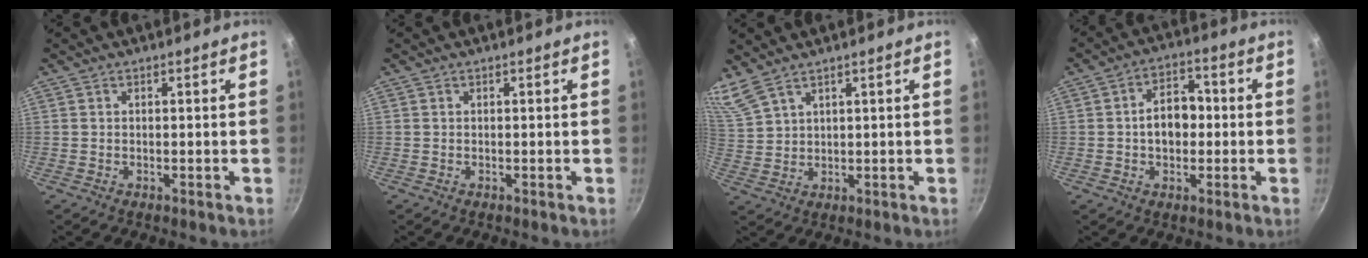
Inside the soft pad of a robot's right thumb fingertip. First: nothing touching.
{"total": 0.0}
{"total": 7.1, "force": [5.9, 2.3, 3.1], "torque": [-0.068, -0.012, 0.131]}
{"total": 8.3, "force": [-0.3, 5.8, 5.9], "torque": [-0.056, 0.021, -0.012]}